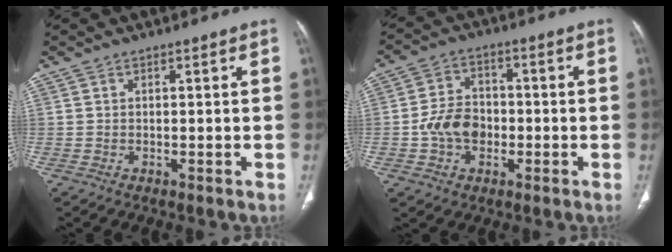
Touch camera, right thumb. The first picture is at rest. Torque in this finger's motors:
{"motor_torque": [0.50, 1.36, 0.82, -0.20, 0.05]}